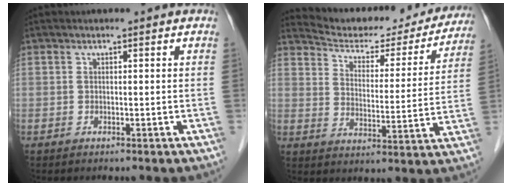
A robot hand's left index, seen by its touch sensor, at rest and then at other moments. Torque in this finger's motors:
{"motor_torque": [0.69, -0.94, 0.02, -0.01]}